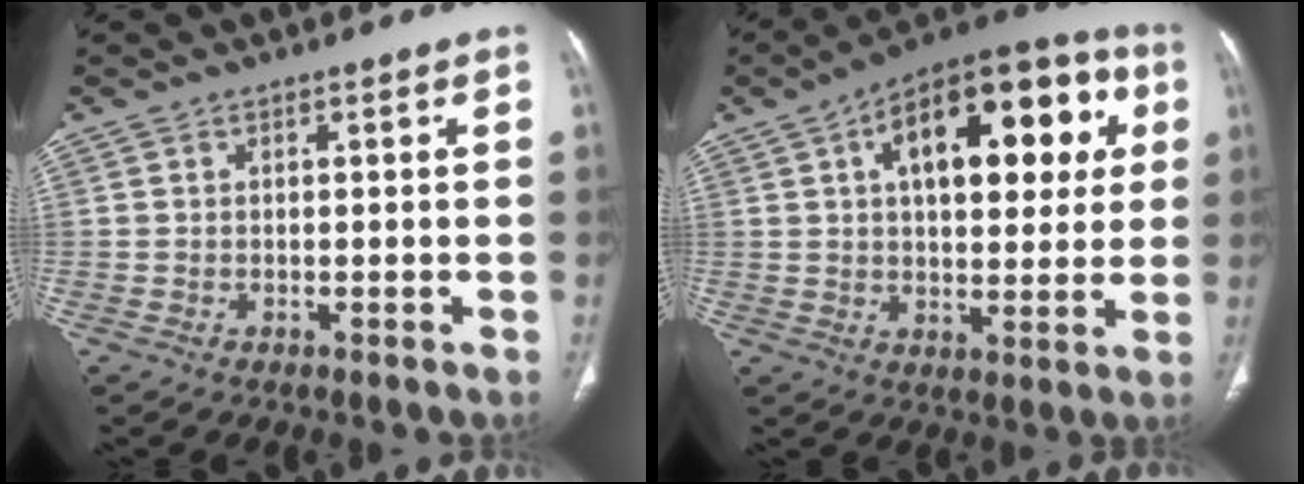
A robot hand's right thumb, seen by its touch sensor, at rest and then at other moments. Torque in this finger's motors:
{"motor_torque": [0.52, 4.48, 0.59, -0.26, 0.16]}